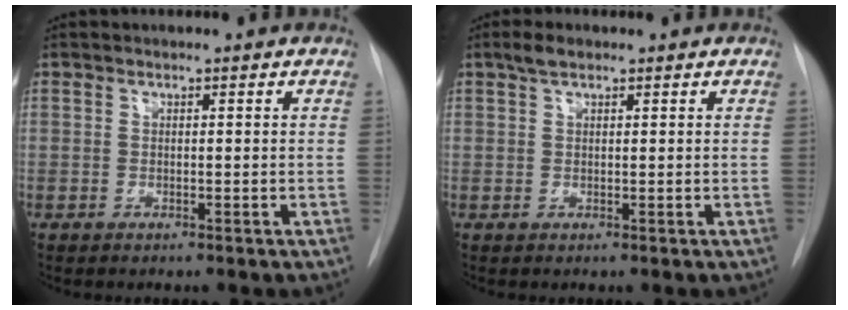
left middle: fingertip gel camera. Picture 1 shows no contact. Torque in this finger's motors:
{"motor_torque": [0.12, -0.04, -0.12, -0.02]}